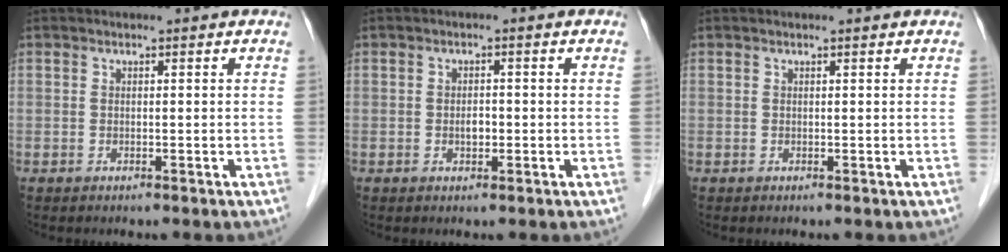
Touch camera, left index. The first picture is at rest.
{"total": 1.6, "force": [-0.4, 0.9, 1.3], "torque": [-0.021, 0.002, -0.005]}
{"total": 0.8, "force": [0.7, 0.0, 0.3], "torque": [-0.010, 0.003, 0.010]}